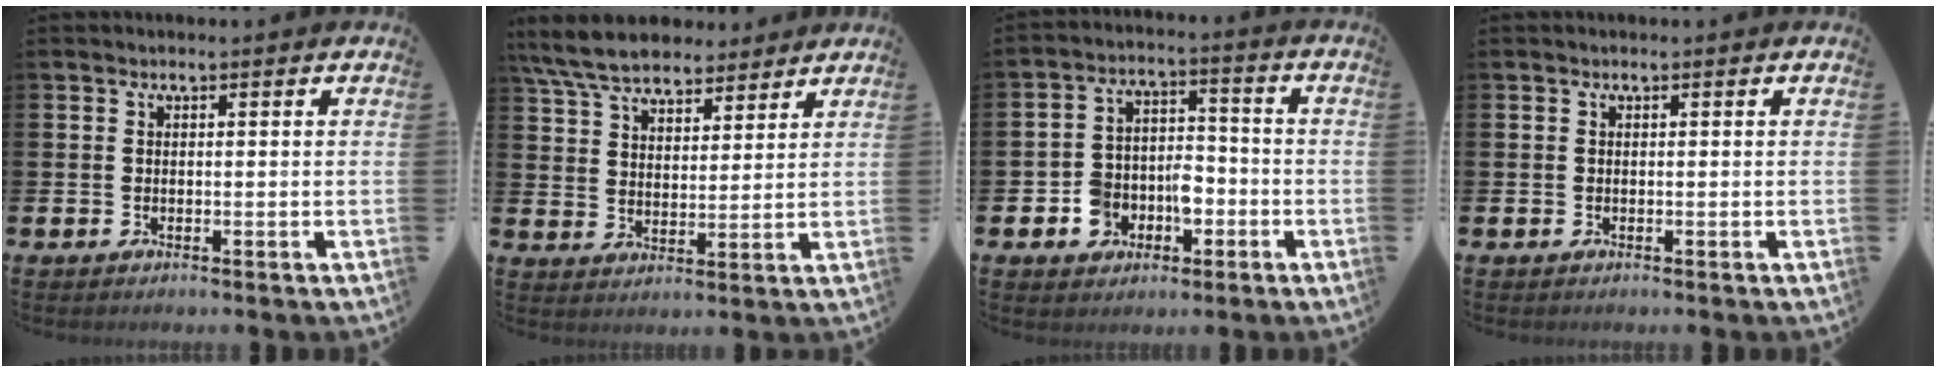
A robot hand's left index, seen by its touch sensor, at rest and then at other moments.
{"total": 7.8, "force": [7.2, 2.4, 2.0], "torque": [-0.069, -0.025, 0.134]}
{"total": 6.0, "force": [-2.6, 4.5, 2.8], "torque": [-0.061, 0.012, -0.050]}
{"total": 0.0}